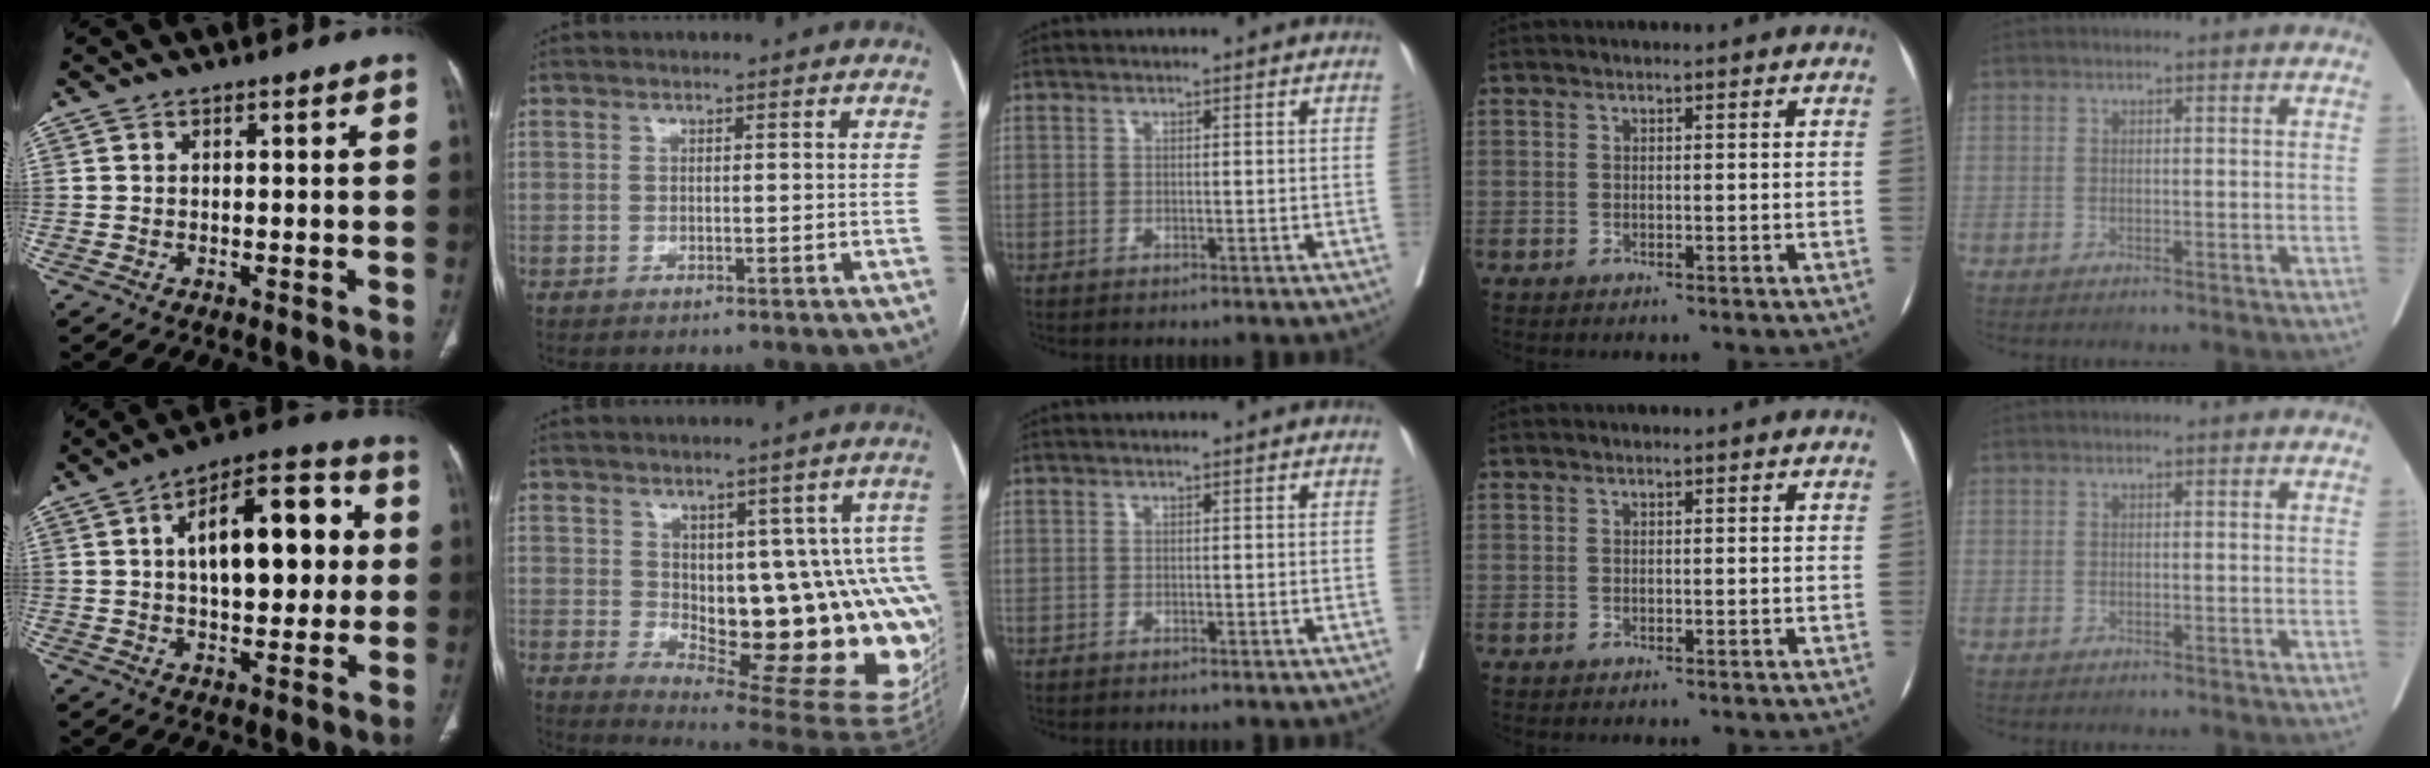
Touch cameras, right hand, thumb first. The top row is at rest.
{"thumb": {"total": 18.4, "force": [3.3, 9.0, 15.7], "torque": [-0.199, 0.024, 0.045]}, "index": {"total": 18.2, "force": [-0.3, 7.5, 16.5], "torque": [-0.135, 0.013, 0.018]}}